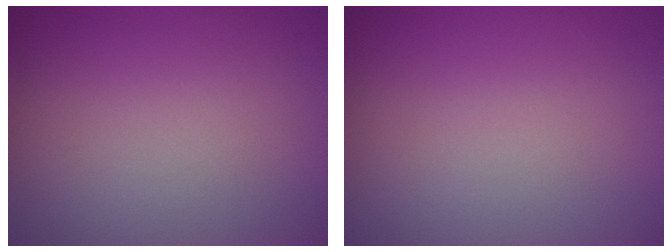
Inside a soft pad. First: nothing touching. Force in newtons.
{"total": 0.0}